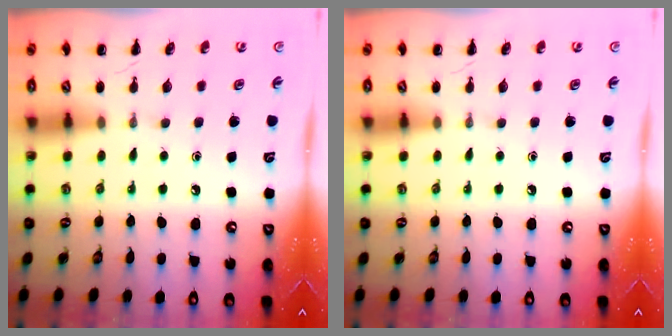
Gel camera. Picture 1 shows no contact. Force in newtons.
{"total": 0.0}